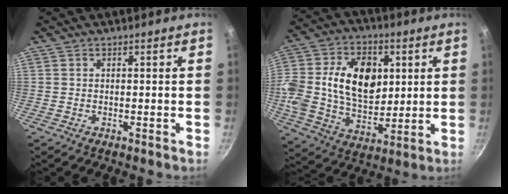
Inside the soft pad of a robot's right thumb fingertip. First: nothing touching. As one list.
[{"total": 22.6, "force": [3.7, 15.8, 15.7], "torque": [-0.291, 0.014, 0.063]}]